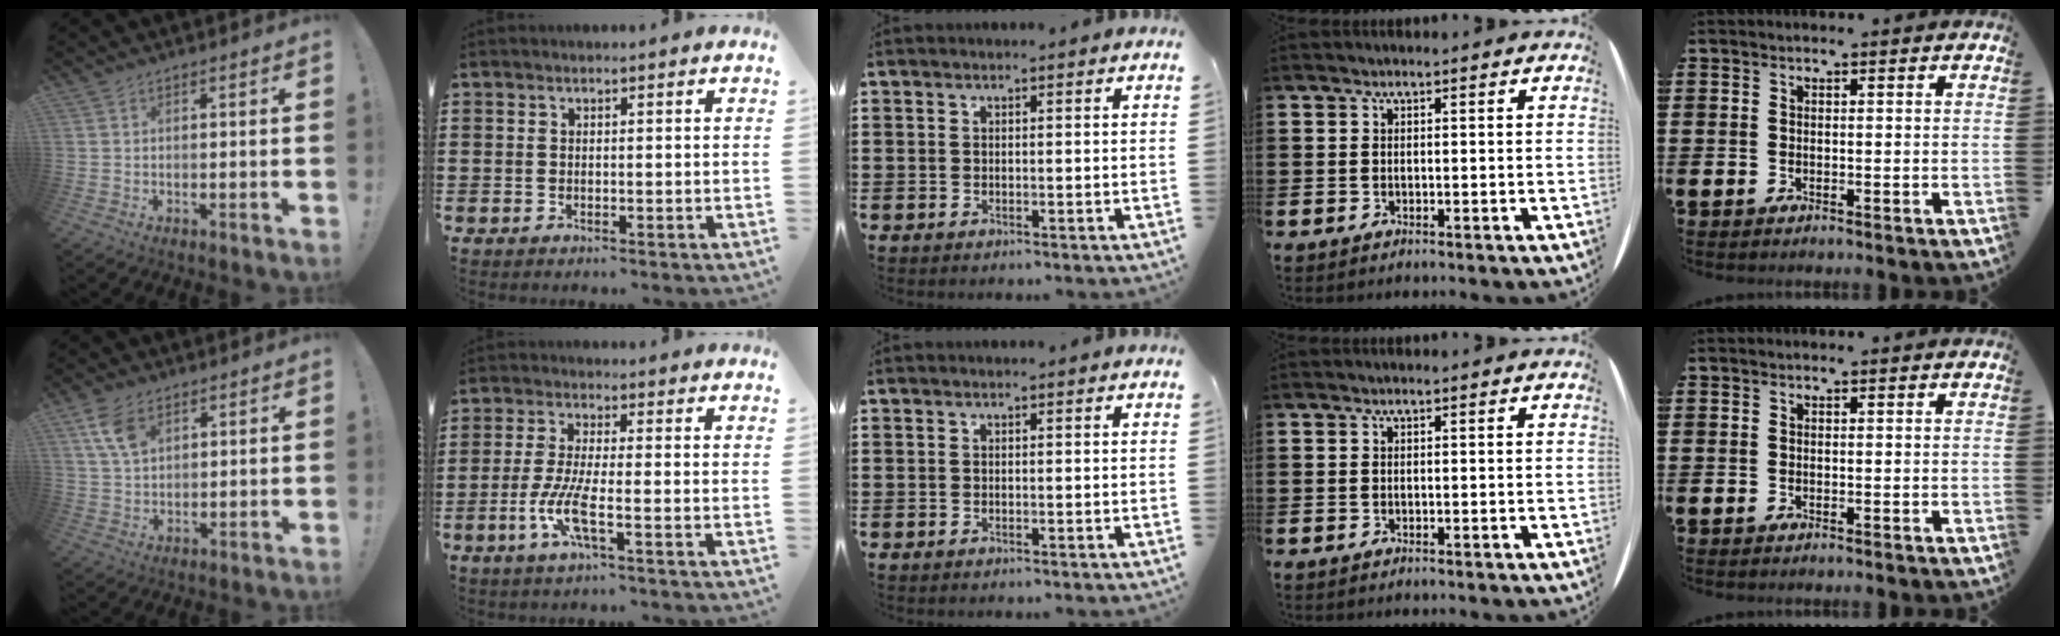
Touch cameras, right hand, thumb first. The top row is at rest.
{"thumb": {"total": 7.9, "force": [3.9, 4.6, 5.1], "torque": [-0.099, -0.010, 0.074]}, "index": {"total": 6.6, "force": [-2.4, 1.2, 6.0], "torque": [-0.136, -0.015, -0.050]}}